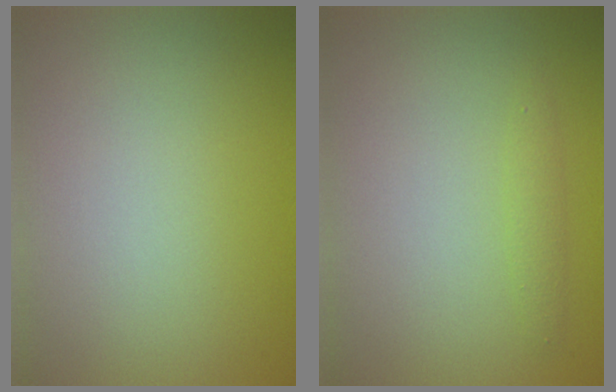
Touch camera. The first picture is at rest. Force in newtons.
{"total": 1.1, "press": 1.1, "slide": 0.1}